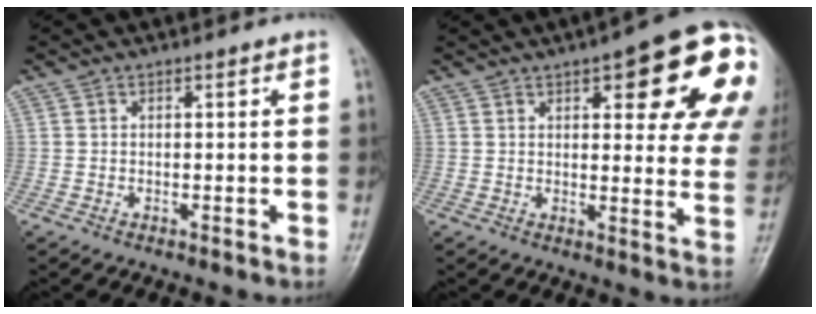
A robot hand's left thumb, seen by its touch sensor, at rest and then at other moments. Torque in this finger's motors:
{"motor_torque": [0.41, 0.57, 1.44, -1.05, 0.12]}